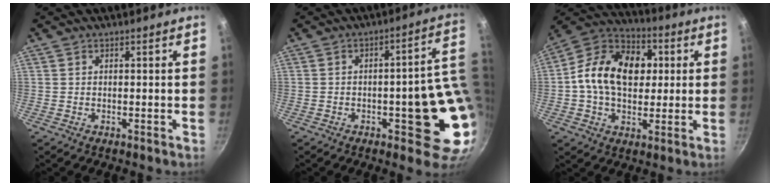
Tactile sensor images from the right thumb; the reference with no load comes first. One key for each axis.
{"total": 14.3, "fx": -0.9, "fy": 5.2, "fz": 13.3, "tx": -0.118, "ty": 0.006, "tz": -0.011}
{"total": 18.4, "fx": 2.1, "fy": 13.1, "fz": 12.7, "tx": -0.176, "ty": 0.023, "tz": 0.015}